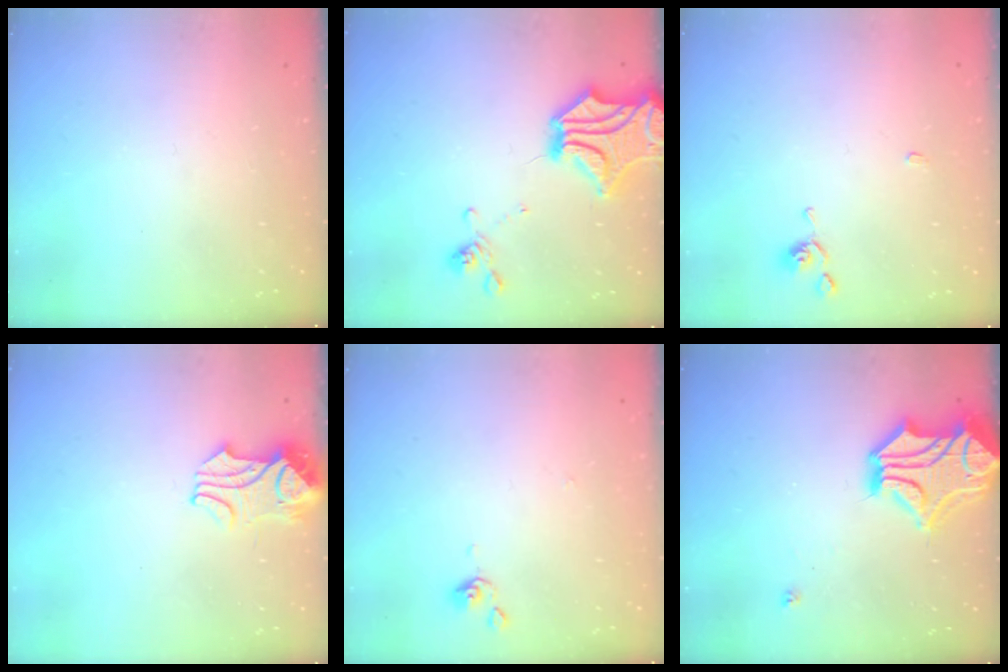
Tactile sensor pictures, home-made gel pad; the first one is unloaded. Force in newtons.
{"total": 7.2, "press": 6.6, "slide": 2.8}
{"total": 0.9, "press": 0.8, "slide": 0.4}
{"total": 2.2, "press": 2.1, "slide": 0.6}
{"total": 0.0}
{"total": 8.7, "press": 8.4, "slide": 2.3}